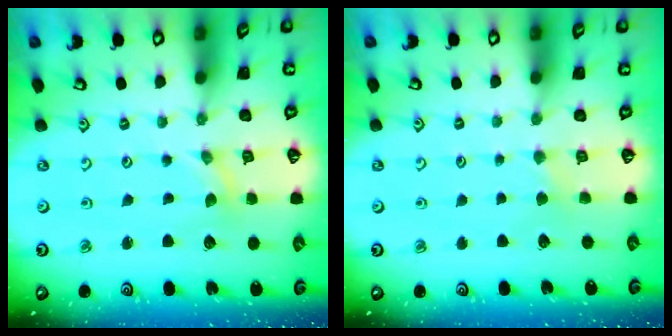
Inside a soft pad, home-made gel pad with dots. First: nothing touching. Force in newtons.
{"total": 2.0, "press": 1.9, "slide": 0.4}